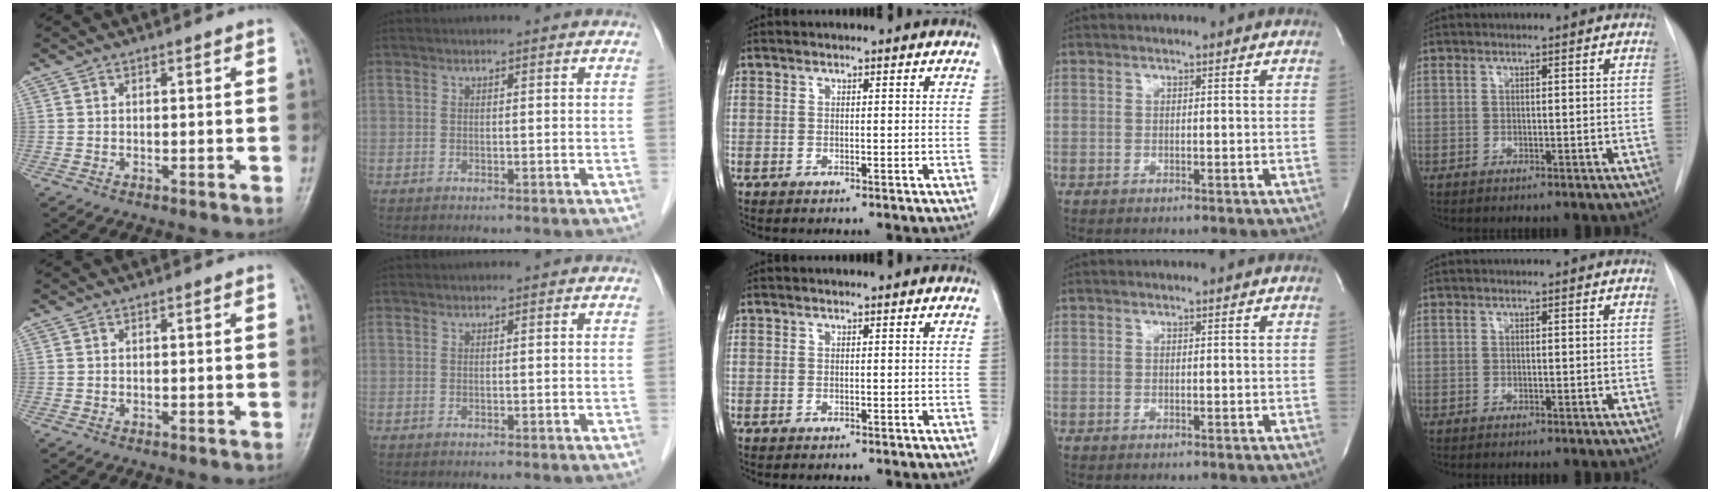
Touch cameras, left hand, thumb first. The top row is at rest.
{}